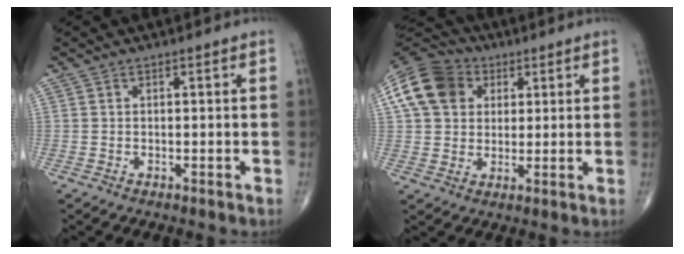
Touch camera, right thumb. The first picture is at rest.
{"total": 14.3, "force": [4.4, 11.5, 7.4], "torque": [-0.127, 0.014, 0.069]}